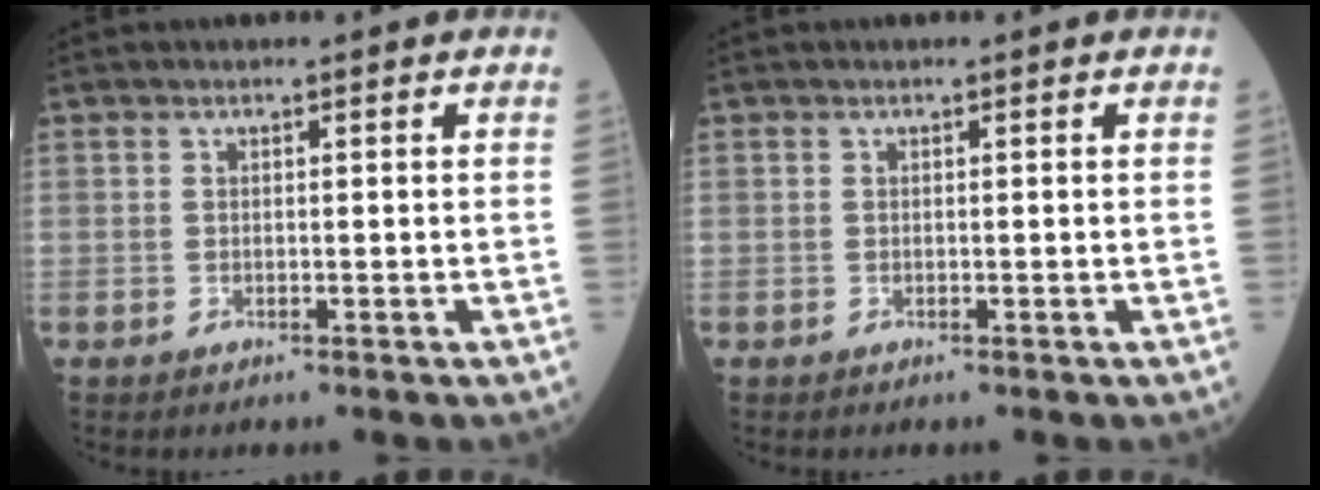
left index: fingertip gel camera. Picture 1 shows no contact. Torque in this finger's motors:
{"motor_torque": [0.05, 0.05, 0.00, -0.01]}